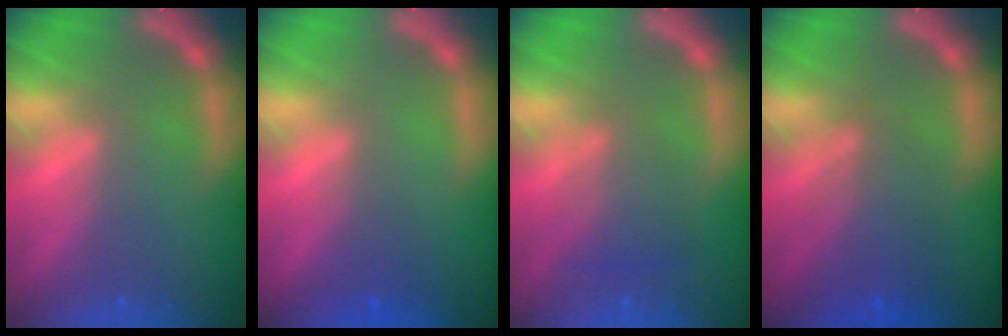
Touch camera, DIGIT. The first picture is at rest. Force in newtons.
{"total": 1.5}
{"total": 3.4}
{"total": 4.5}